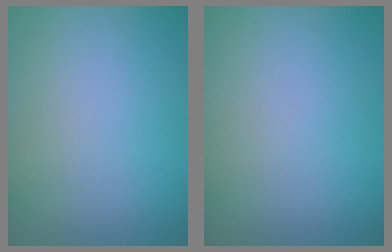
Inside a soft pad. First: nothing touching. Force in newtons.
{"total": 0.0}